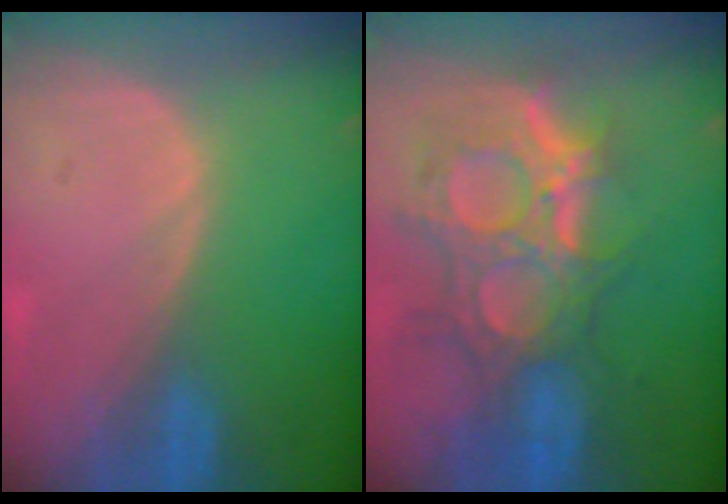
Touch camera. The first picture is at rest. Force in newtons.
{"total": 12.1, "press": 10.8, "slide": 5.5}